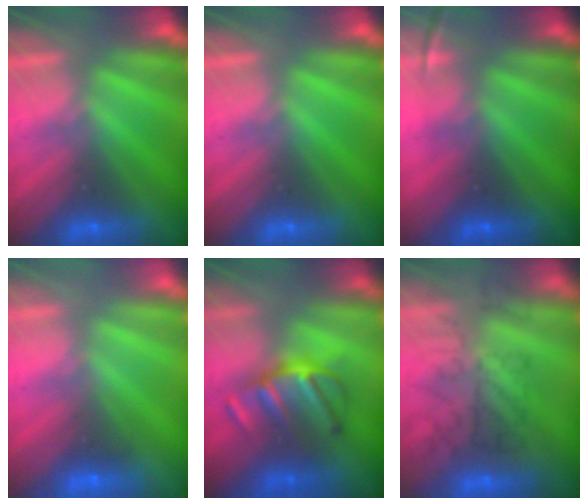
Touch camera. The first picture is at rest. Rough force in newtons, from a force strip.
{"total": 0.0}
{"total": 1.7}
{"total": 2.0}
{"total": 2.9}
{"total": 9.6}